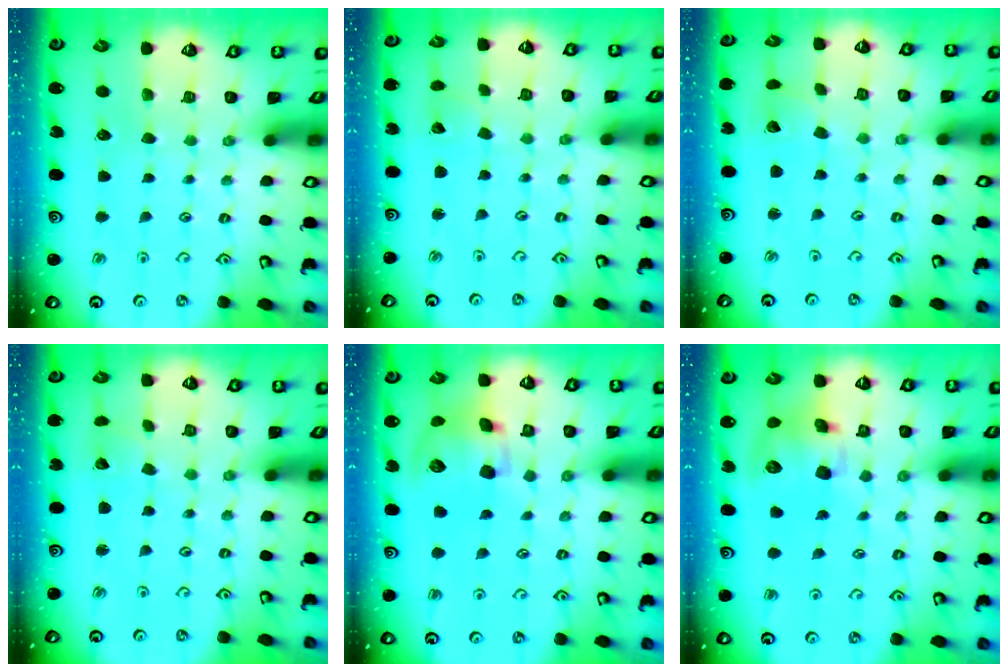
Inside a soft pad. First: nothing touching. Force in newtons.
{"total": 2.9, "press": 2.9, "slide": 0.2}
{"total": 3.5, "press": 3.5, "slide": 0.1}
{"total": 1.7, "press": 1.7, "slide": 0.1}
{"total": 13.9, "press": 13.7, "slide": 2.4}
{"total": 11.7, "press": 11.5, "slide": 2.0}